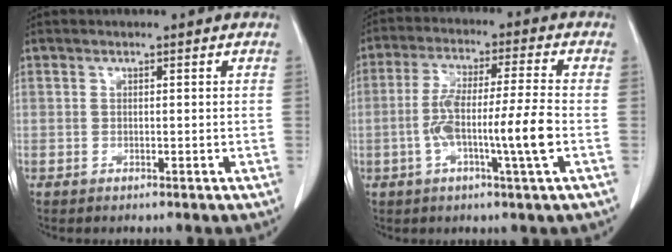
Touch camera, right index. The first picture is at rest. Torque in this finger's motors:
{"motor_torque": [1.39, -0.66, 0.71, 0.21]}